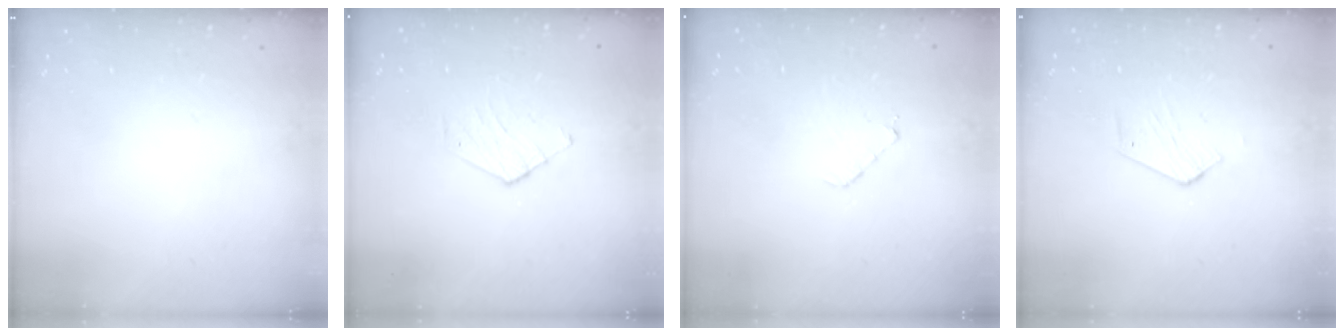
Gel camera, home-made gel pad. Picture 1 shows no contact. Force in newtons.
{"total": 5.2, "press": 5.2, "slide": 0.4}
{"total": 3.8, "press": 3.8, "slide": 0.3}
{"total": 2.6, "press": 2.6, "slide": 0.2}